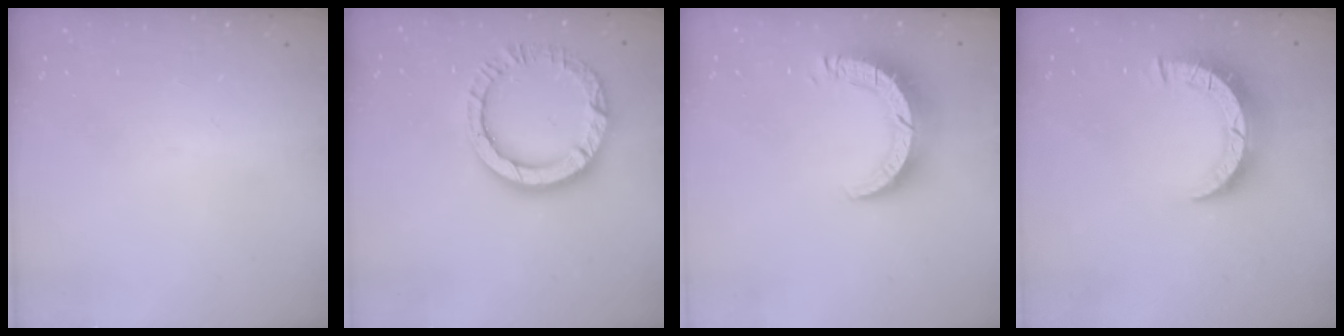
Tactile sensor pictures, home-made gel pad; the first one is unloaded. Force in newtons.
{"total": 11.7, "press": 11.7, "slide": 1.2}
{"total": 9.9, "press": 9.8, "slide": 1.0}
{"total": 7.9, "press": 7.9, "slide": 1.0}